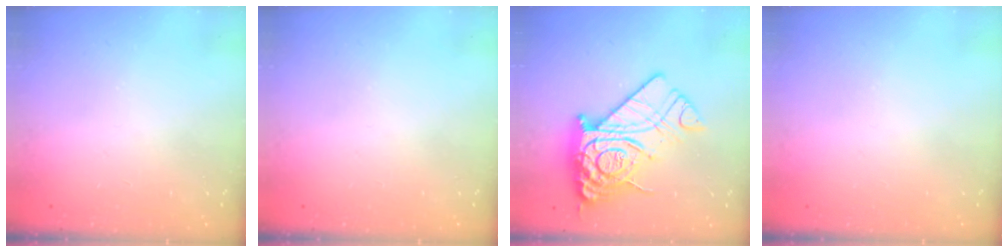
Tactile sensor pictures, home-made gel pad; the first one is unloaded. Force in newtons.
{"total": 0.0}
{"total": 21.4, "press": 21.3, "slide": 2.0}
{"total": 0.0}